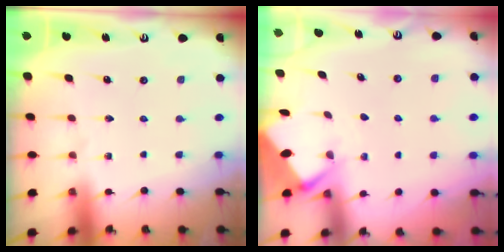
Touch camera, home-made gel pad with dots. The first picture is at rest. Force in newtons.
{"total": 2.9, "press": 2.9, "slide": 0.4}